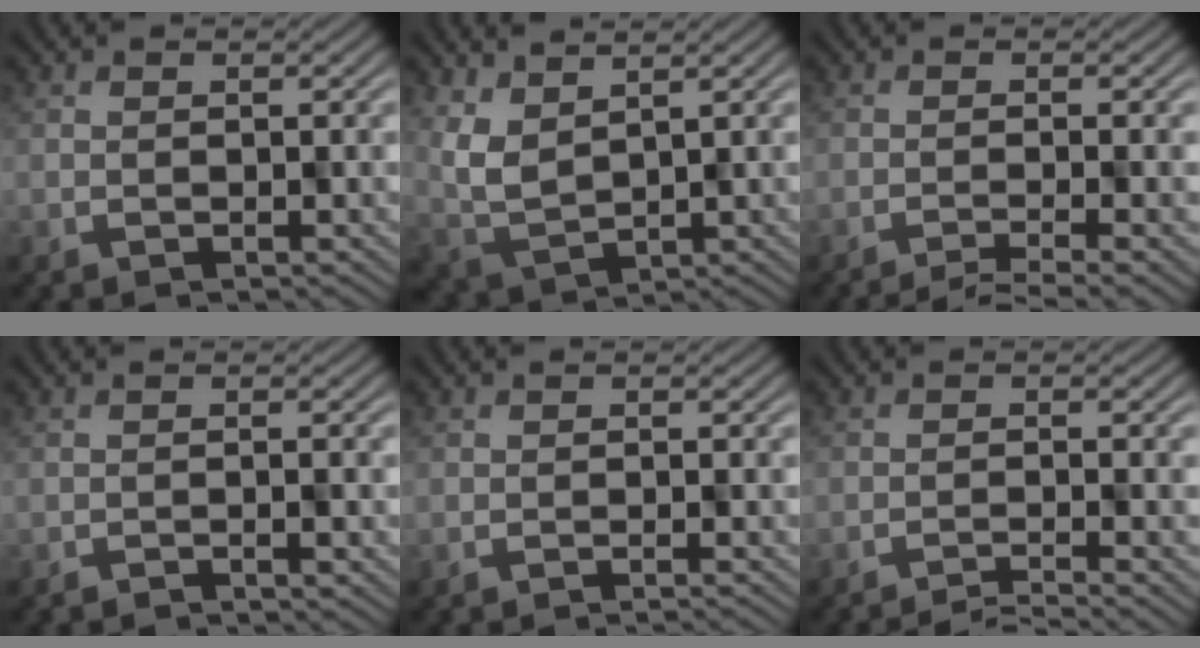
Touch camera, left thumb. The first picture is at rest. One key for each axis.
{"total": 5.2, "fx": 2.8, "fy": 3.2, "fz": 3.0, "tx": -0.076, "ty": -0.017, "tz": 0.063}
{"total": 4.3, "fx": -3.2, "fy": 0.3, "fz": 2.8, "tx": -0.040, "ty": 0.014, "tz": -0.054}
{"total": 1.1, "fx": -1.0, "fy": -0.1, "fz": 0.4, "tx": 0.000, "ty": 0.004, "tz": -0.021}
{"total": 1.3, "fx": -1.1, "fy": -0.1, "fz": 0.7, "tx": -0.005, "ty": 0.007, "tz": -0.022}
{"total": 3.2, "fx": -2.8, "fy": 0.0, "fz": 1.6, "tx": -0.023, "ty": 0.013, "tz": -0.054}